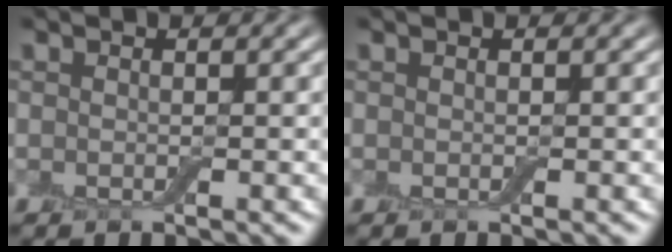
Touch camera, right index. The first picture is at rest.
{"total": 0.0}